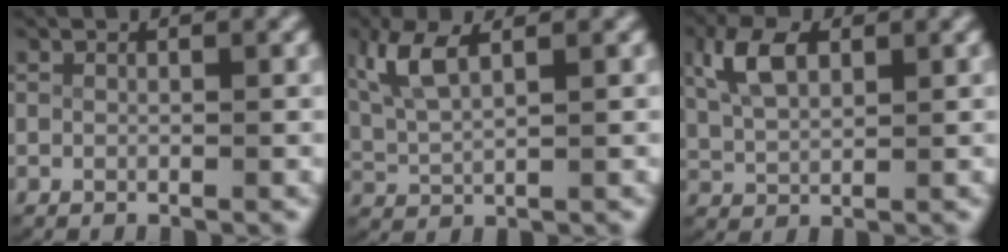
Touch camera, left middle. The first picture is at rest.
{"total": 4.2, "force": [1.7, 2.2, 3.1], "torque": [-0.089, -0.003, 0.041]}
{"total": 4.1, "force": [1.7, 2.3, 2.9], "torque": [-0.076, -0.004, 0.040]}